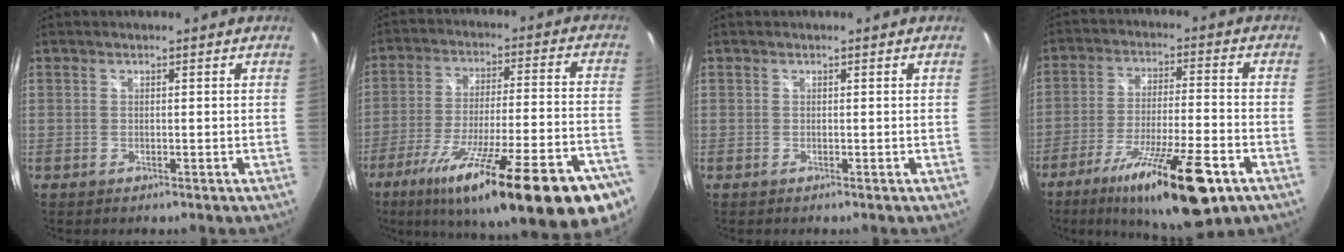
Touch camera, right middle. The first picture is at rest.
{"total": 30.3, "force": [-20.0, 4.9, 22.2], "torque": [-0.337, -0.074, -0.288]}
{"total": 0.0}
{"total": 18.7, "force": [-11.0, 3.8, 14.7], "torque": [-0.260, -0.039, -0.178]}